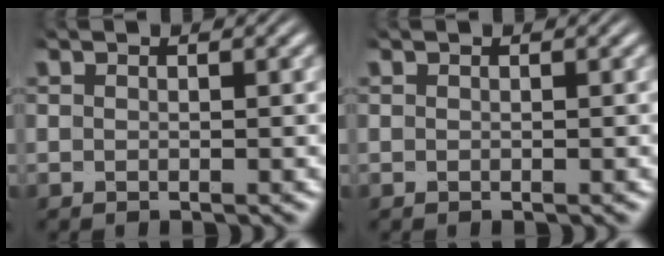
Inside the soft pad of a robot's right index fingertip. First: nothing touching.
{"total": 0.0}